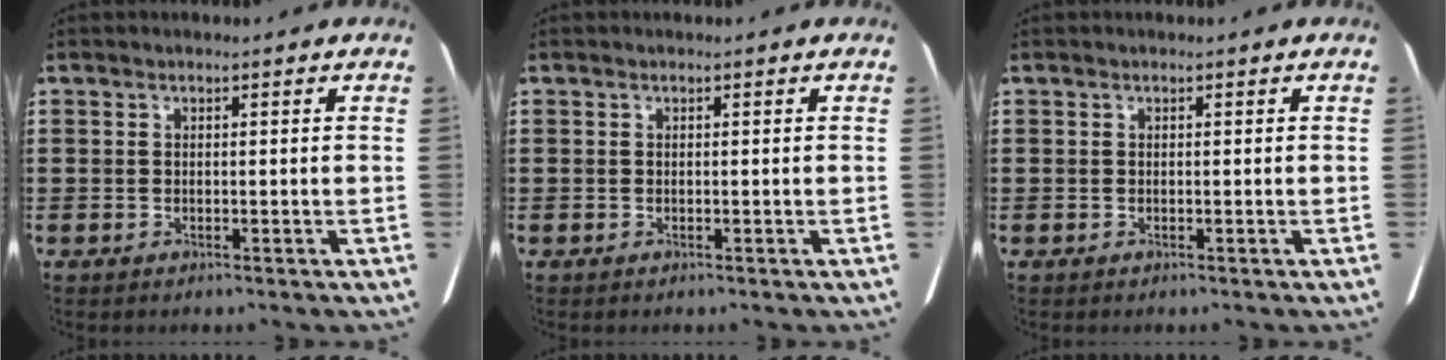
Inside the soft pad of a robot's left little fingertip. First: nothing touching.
{"total": 0.0}
{"total": 0.0}